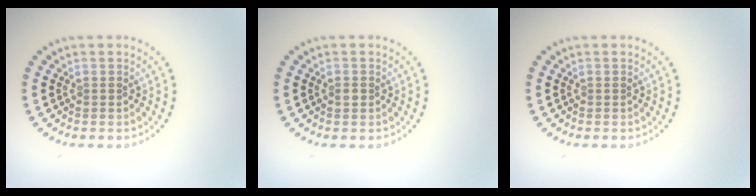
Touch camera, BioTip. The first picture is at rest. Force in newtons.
{"total": 0.8, "press": 0.7, "slide": 0.3}
{"total": 0.0}